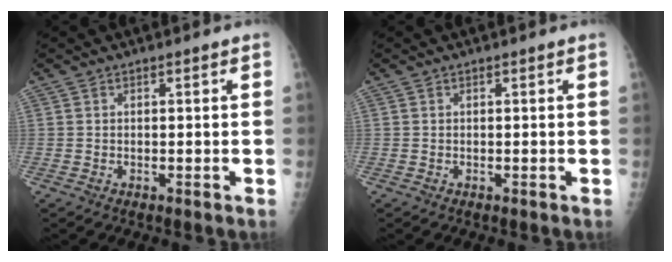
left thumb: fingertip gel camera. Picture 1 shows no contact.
{"total": 0.0}